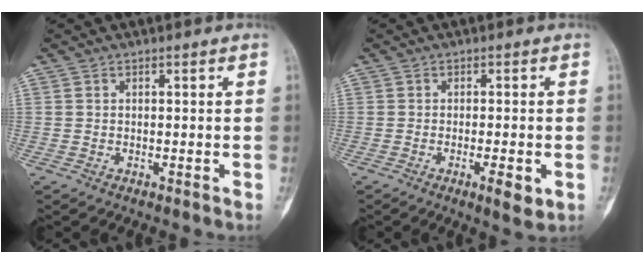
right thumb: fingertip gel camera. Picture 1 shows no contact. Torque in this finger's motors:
{"motor_torque": [-0.28, 0.25, 0.21, 0.31, -0.04]}